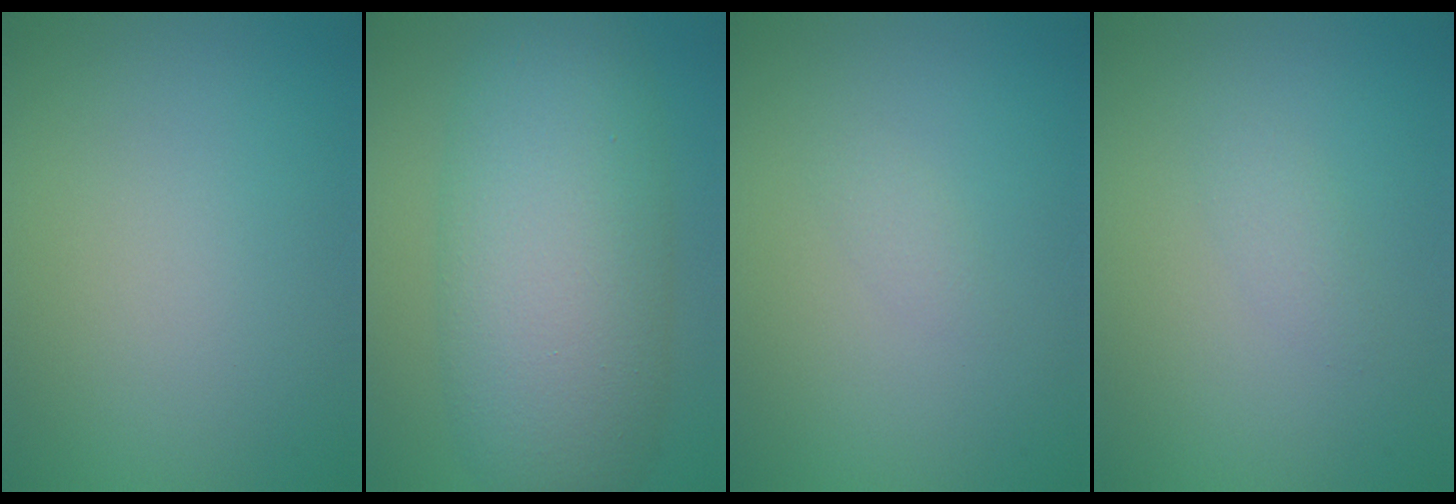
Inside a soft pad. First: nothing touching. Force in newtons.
{"total": 11.3, "press": 11.3, "slide": 0.3}
{"total": 0.7, "press": 0.7, "slide": 0.0}
{"total": 1.1, "press": 1.1, "slide": 0.0}